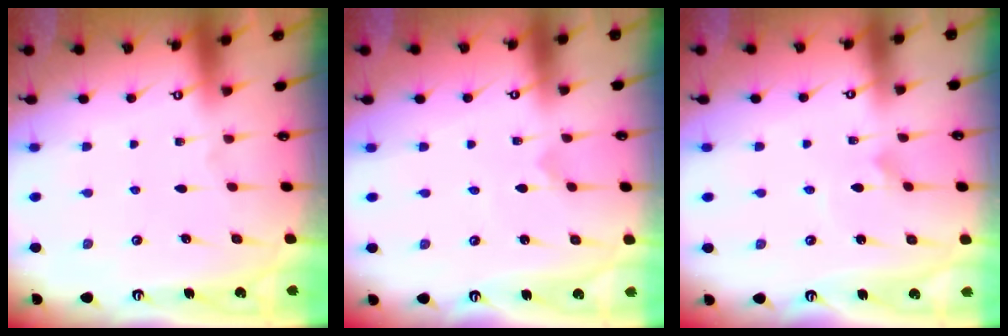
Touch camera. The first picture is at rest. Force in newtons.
{"total": 0.0}
{"total": 2.2, "press": 2.2, "slide": 0.1}